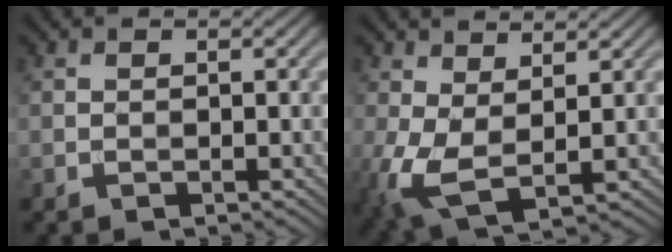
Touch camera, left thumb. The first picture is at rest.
{"total": 6.4, "force": [0.7, 3.1, 5.6], "torque": [-0.146, -0.001, 0.012]}